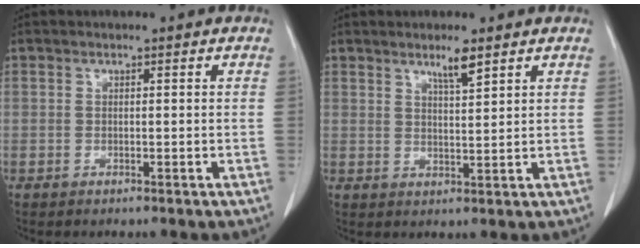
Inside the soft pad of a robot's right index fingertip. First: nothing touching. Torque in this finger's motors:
{"motor_torque": [0.12, 0.11, 0.04, 0.02]}